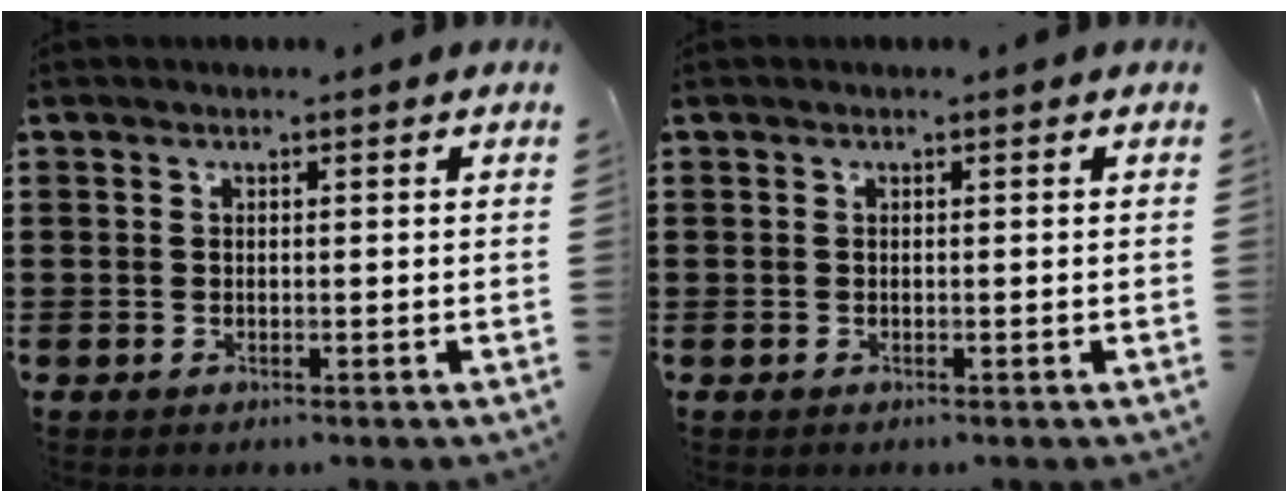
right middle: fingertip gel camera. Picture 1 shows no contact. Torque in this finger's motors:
{"motor_torque": [-2.14, 0.00, 0.06, 0.01]}